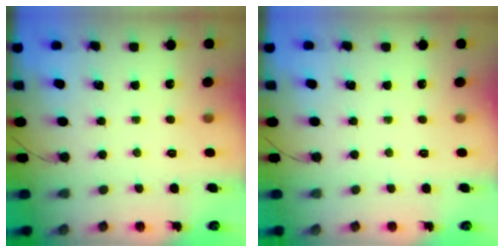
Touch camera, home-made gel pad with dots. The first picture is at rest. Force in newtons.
{"total": 0.0}